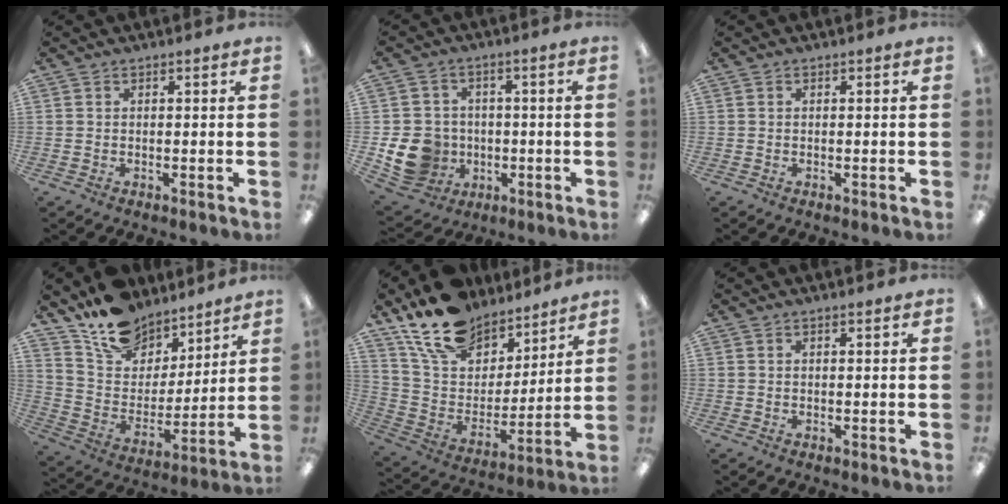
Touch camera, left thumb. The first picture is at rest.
{"total": 10.9, "force": [-2.2, 9.9, 4.0], "torque": [-0.109, 0.014, -0.031]}
{"total": 0.0}
{"total": 15.1, "force": [12.4, 8.1, 2.7], "torque": [-0.071, -0.095, 0.238]}
{"total": 17.8, "force": [14.1, 9.3, 5.6], "torque": [-0.127, -0.094, 0.262]}
{"total": 0.7, "force": [0.4, 0.0, 0.5], "torque": [-0.011, 0.000, 0.008]}